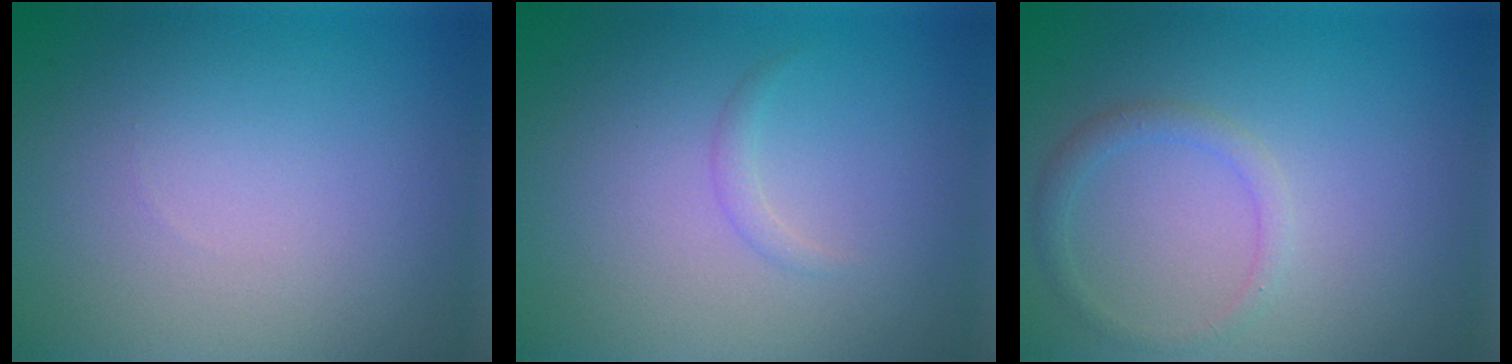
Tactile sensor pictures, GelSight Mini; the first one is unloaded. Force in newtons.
{"total": 0.8, "press": 0.8, "slide": 0.1}
{"total": 1.5, "press": 1.5, "slide": 0.1}